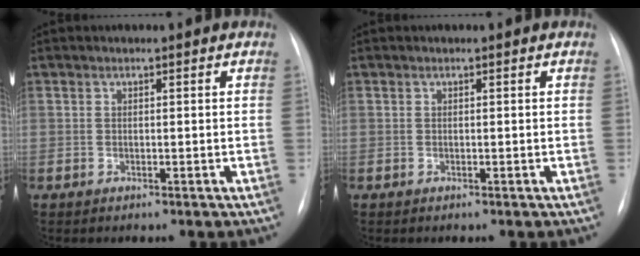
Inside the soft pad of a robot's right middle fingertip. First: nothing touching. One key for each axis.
{"total": 0.0}